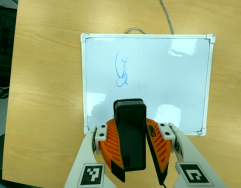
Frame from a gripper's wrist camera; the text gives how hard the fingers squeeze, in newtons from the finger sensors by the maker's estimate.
{"total": 11.3, "left": 11.3, "right": 11.3}